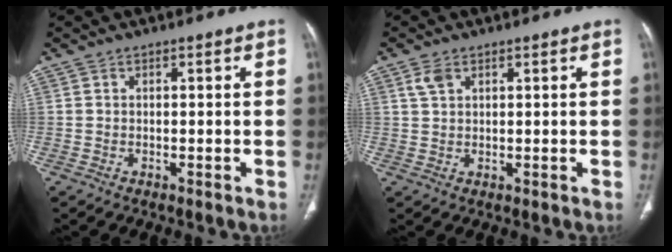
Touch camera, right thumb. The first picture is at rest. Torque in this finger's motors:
{"motor_torque": [-0.02, 0.81, 0.73, 0.29, 0.00]}